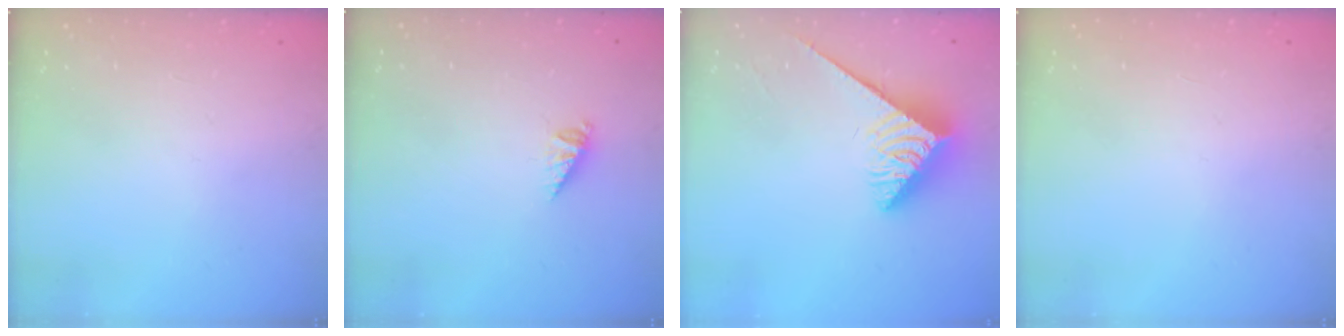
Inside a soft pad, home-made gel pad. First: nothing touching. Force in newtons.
{"total": 2.9, "press": 2.8, "slide": 0.2}
{"total": 3.9, "press": 3.9, "slide": 0.7}
{"total": 0.0}